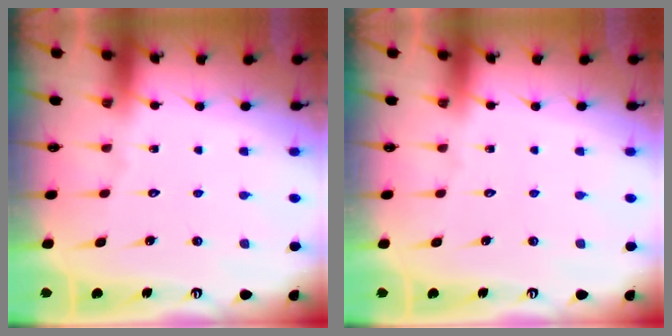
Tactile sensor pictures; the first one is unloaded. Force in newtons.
{"total": 0.0}